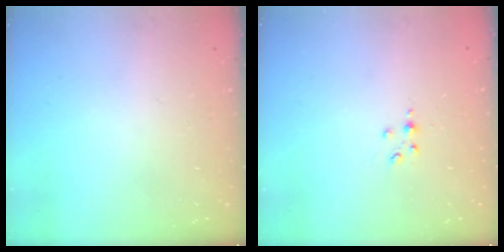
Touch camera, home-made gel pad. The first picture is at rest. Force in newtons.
{"total": 2.9, "press": 2.9, "slide": 0.4}